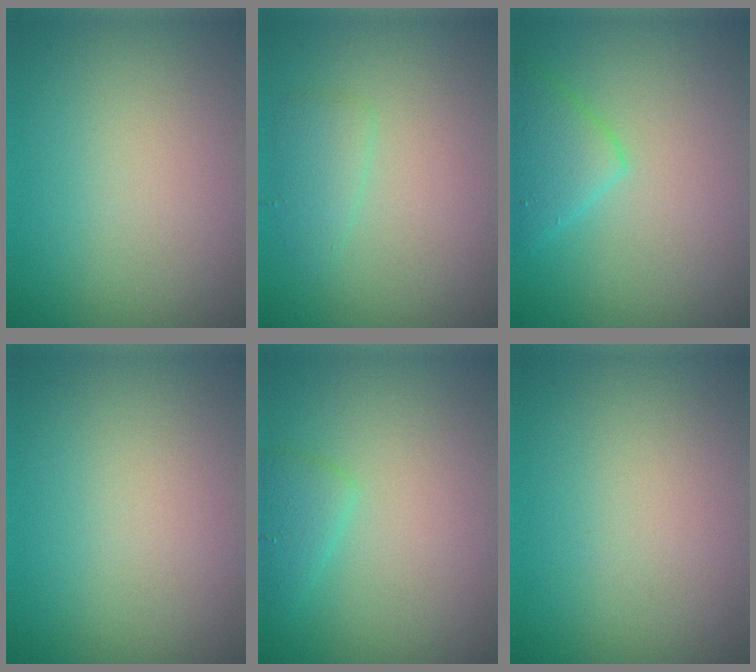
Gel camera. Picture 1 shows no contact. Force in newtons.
{"total": 1.7, "press": 1.7, "slide": 0.1}
{"total": 3.5, "press": 3.5, "slide": 0.3}
{"total": 0.0}
{"total": 1.9, "press": 1.9, "slide": 0.0}
{"total": 0.0}